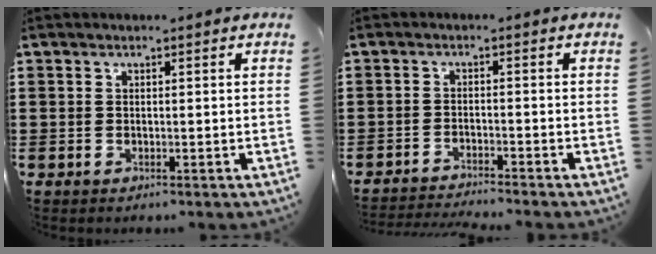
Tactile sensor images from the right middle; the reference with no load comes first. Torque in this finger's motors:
{"motor_torque": [0.98, -0.32, 0.31, 0.17]}